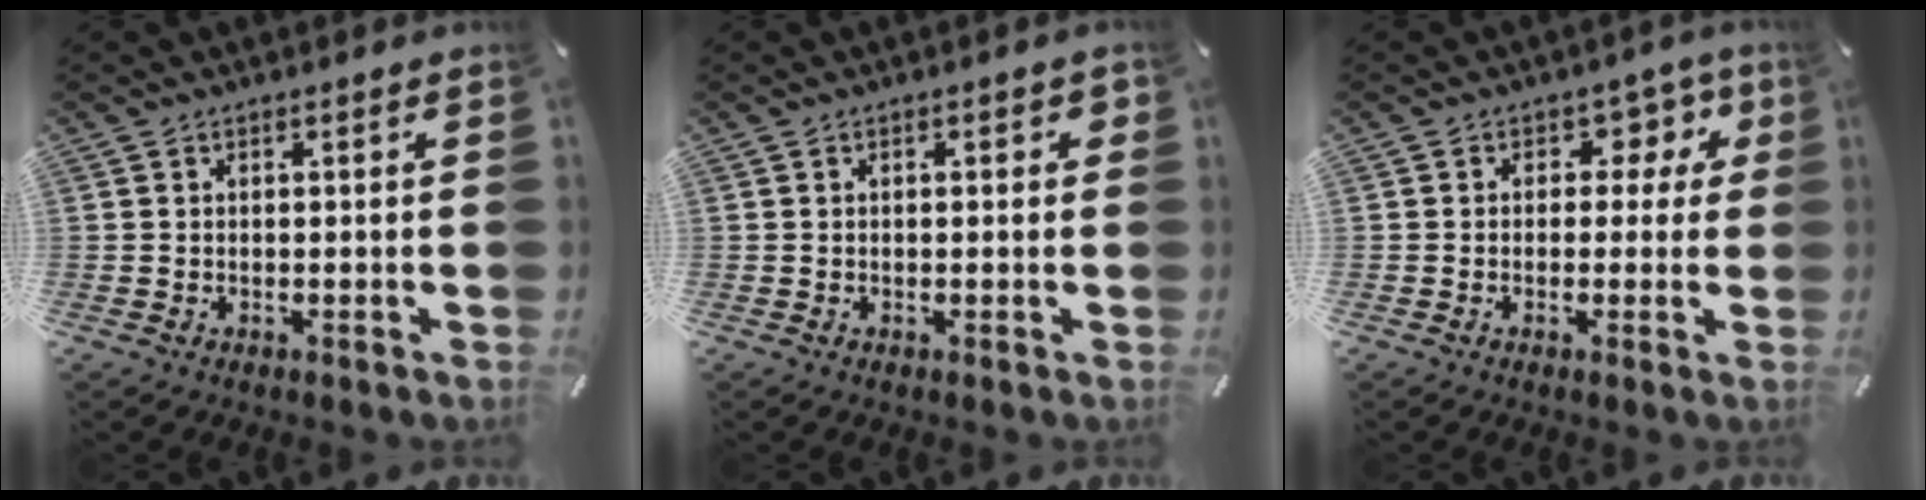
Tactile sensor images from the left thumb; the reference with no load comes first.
{"total": 1.5, "force": [0.0, 0.6, 1.4], "torque": [-0.019, 0.001, -0.003]}
{"total": 6.0, "force": [1.5, 4.7, 3.3], "torque": [-0.029, -0.007, 0.017]}